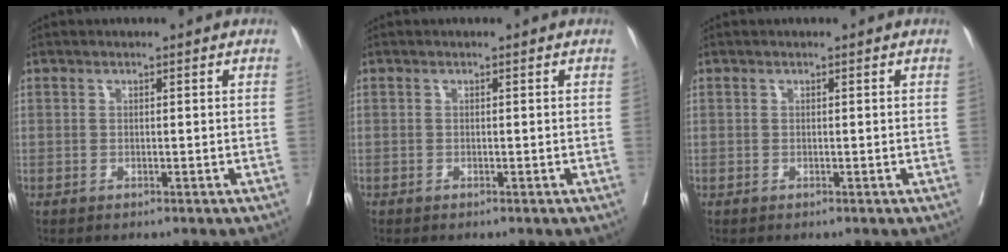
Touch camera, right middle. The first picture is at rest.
{"total": 0.0}
{"total": 0.0}